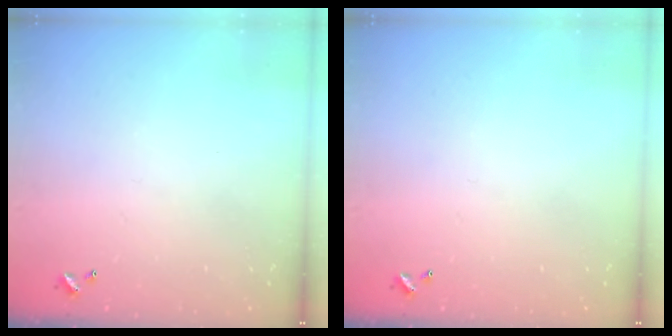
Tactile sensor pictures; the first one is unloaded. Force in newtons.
{"total": 0.0}